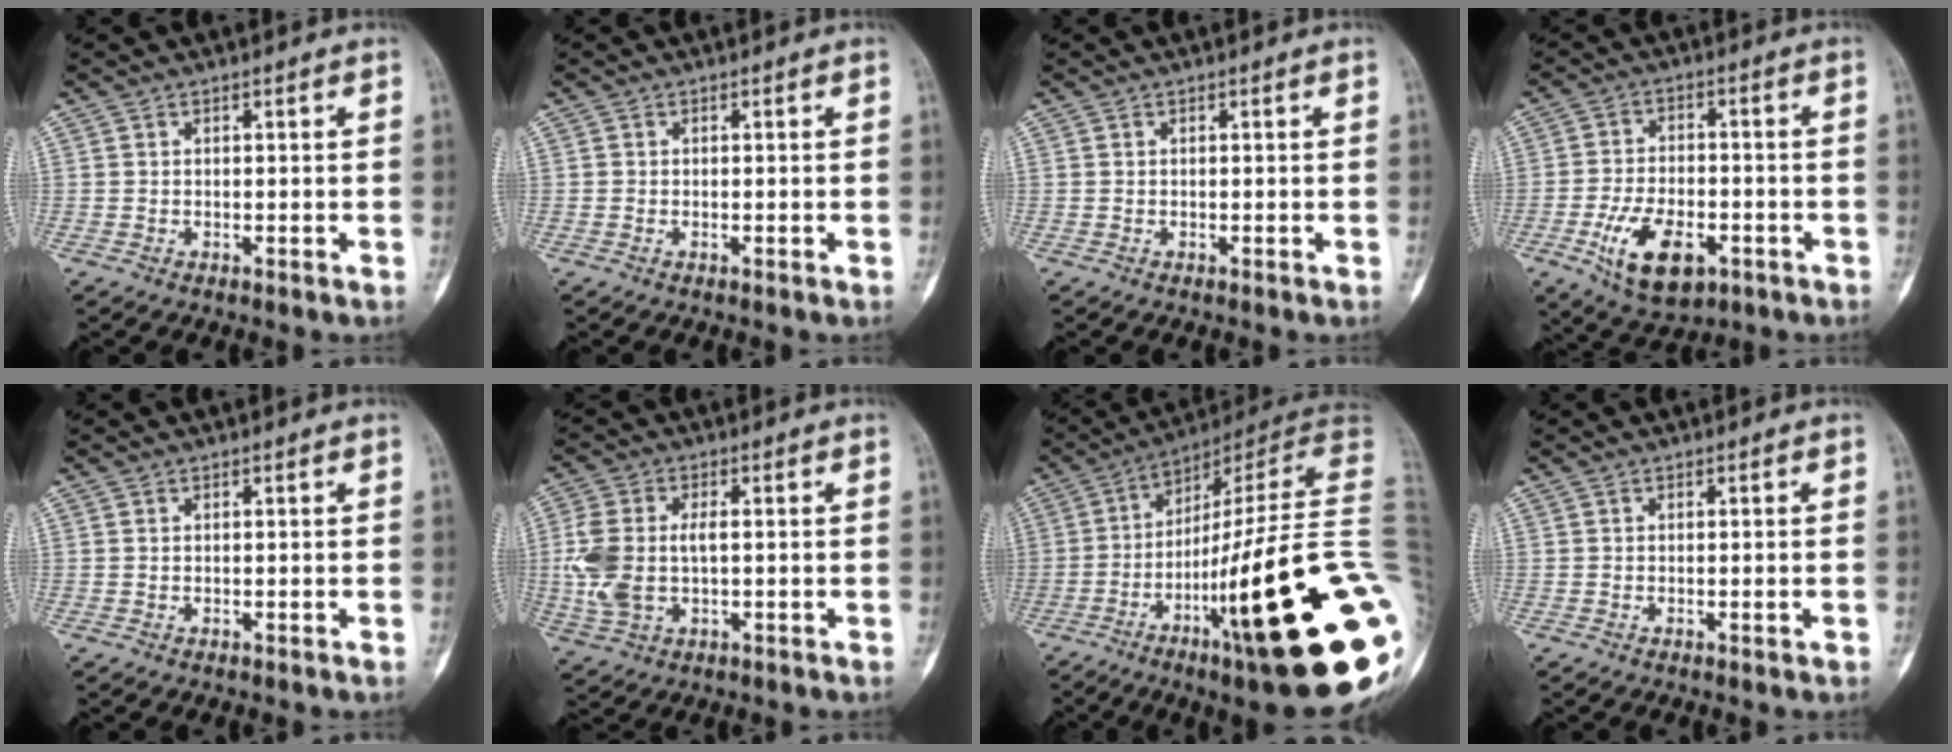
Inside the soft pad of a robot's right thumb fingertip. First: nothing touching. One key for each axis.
{"total": 0.0}
{"total": 0.0}
{"total": 11.9, "fx": -4.8, "fy": 6.6, "fz": 8.7, "tx": -0.137, "ty": 0.012, "tz": -0.075}
{"total": 0.0}
{"total": 9.6, "fx": -0.4, "fy": 5.2, "fz": 8.0, "tx": -0.192, "ty": 0.009, "tz": -0.003}
{"total": 32.1, "fx": -6.7, "fy": 4.7, "fz": 31.0, "tx": -0.373, "ty": 0.013, "tz": -0.107}
{"total": 1.0, "fx": -0.3, "fy": 0.3, "fz": 0.9, "tx": -0.009, "ty": 0.001, "tz": -0.001}